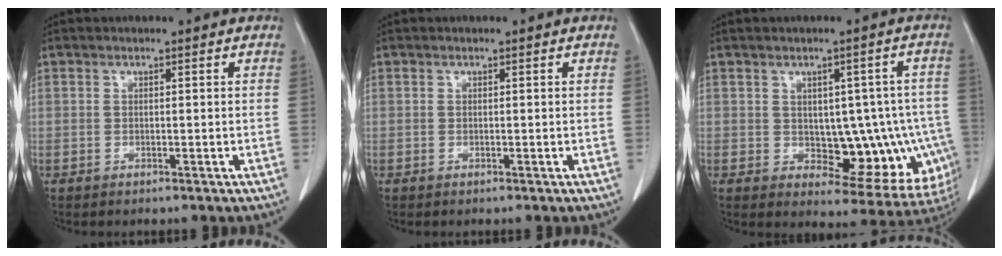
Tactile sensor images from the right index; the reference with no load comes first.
{"total": 0.0}
{"total": 12.2, "force": [-1.6, 7.0, 9.9], "torque": [-0.097, 0.021, 0.002]}